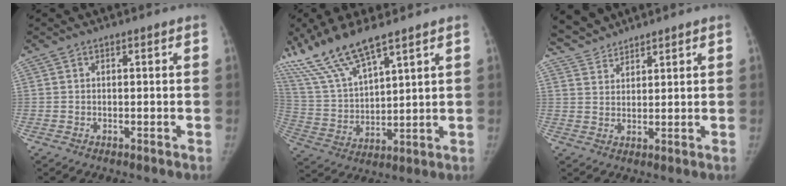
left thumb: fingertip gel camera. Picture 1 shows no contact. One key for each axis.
{"total": 16.0, "fx": 11.8, "fy": 3.8, "fz": 10.1, "tx": -0.206, "ty": -0.042, "tz": 0.242}
{"total": 4.5, "fx": 4.4, "fy": 0.9, "fz": 0.0, "tx": 0.004, "ty": -0.010, "tz": 0.091}